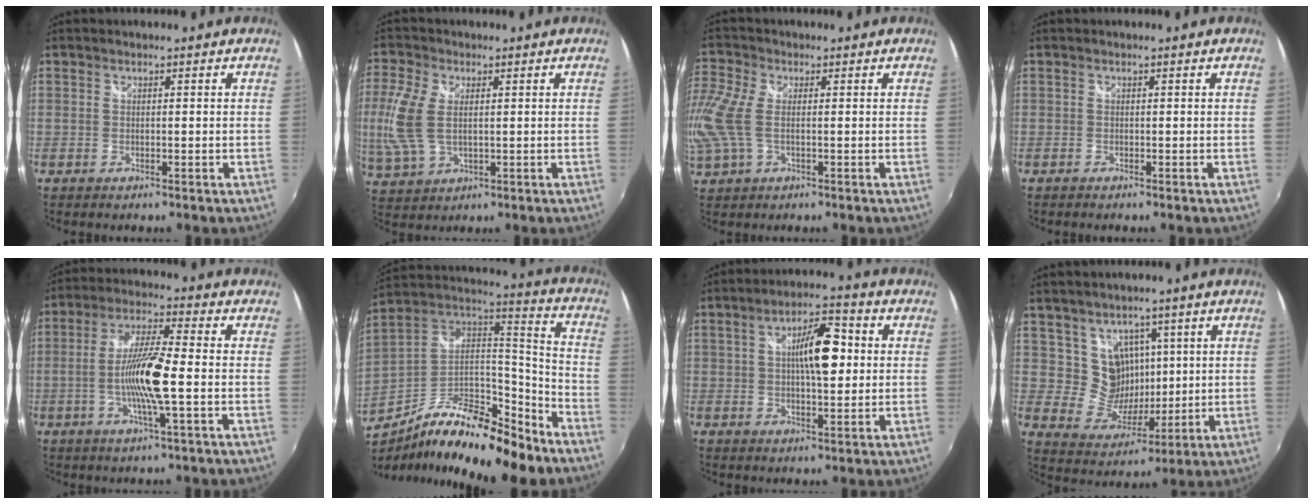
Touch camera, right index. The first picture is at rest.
{"total": 10.2, "force": [1.0, 5.8, 8.4], "torque": [-0.194, 0.003, 0.025]}
{"total": 8.5, "force": [-0.5, 4.2, 7.4], "torque": [-0.179, 0.004, -0.011]}
{"total": 1.8, "force": [0.0, -1.7, -0.7], "torque": [0.017, -0.011, -0.002]}
{"total": 10.4, "force": [-2.3, 0.5, 10.1], "torque": [-0.201, 0.000, -0.046]}
{"total": 22.0, "force": [-15.0, 5.5, 15.2], "torque": [-0.258, -0.015, -0.253]}
{"total": 8.2, "force": [1.7, 1.4, 7.9], "torque": [-0.118, 0.006, 0.029]}
{"total": 8.7, "force": [3.4, 7.7, 2.2], "torque": [-0.040, 0.002, 0.077]}